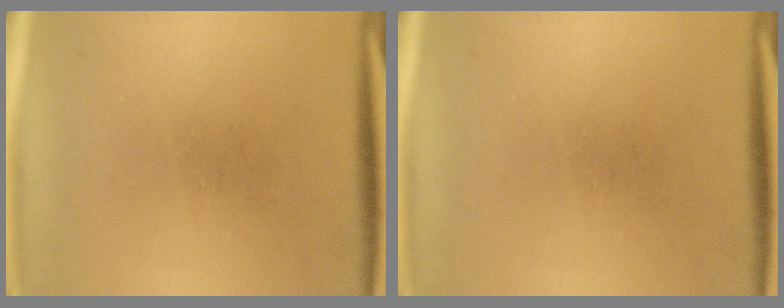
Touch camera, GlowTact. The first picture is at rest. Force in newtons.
{"total": 0.0}